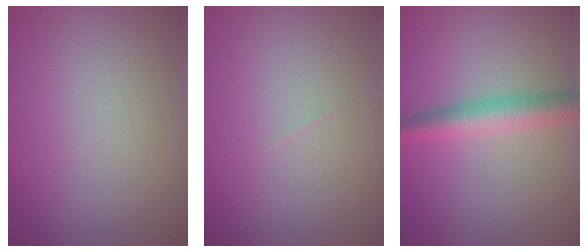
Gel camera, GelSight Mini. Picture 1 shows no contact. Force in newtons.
{"total": 0.0}
{"total": 4.0, "press": 4.0, "slide": 0.1}